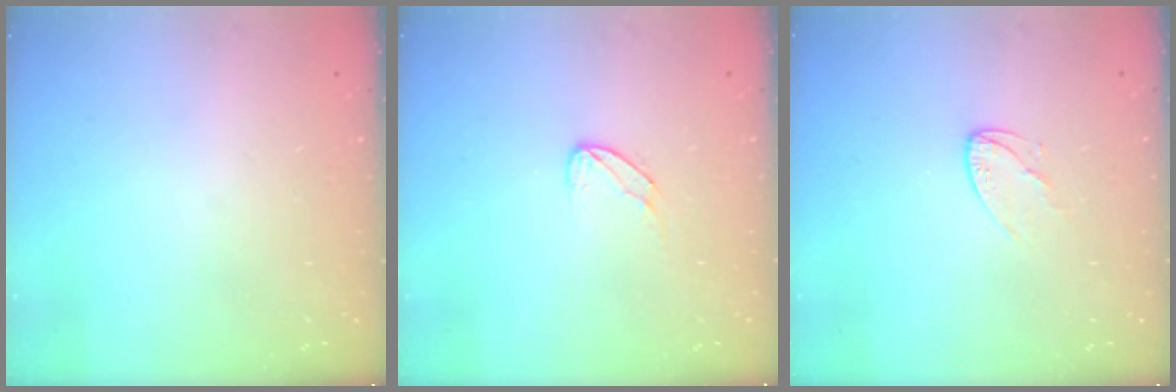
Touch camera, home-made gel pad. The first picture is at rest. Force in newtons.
{"total": 6.1, "press": 6.1, "slide": 0.6}
{"total": 5.3, "press": 5.3, "slide": 0.5}